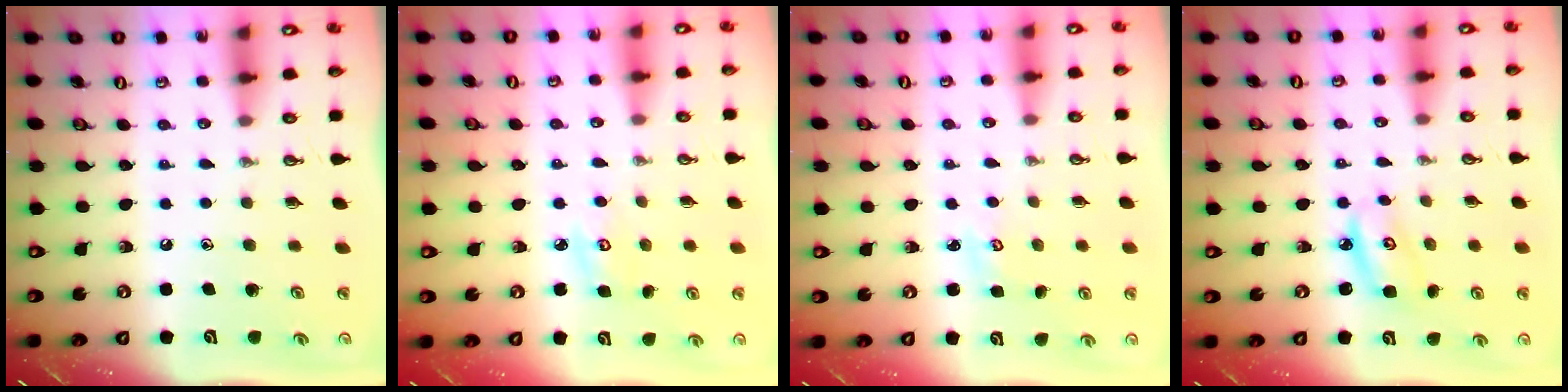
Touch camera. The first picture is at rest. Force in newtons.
{"total": 5.2, "press": 5.1, "slide": 0.5}
{"total": 2.5, "press": 2.5, "slide": 0.2}
{"total": 4.9, "press": 4.9, "slide": 0.4}